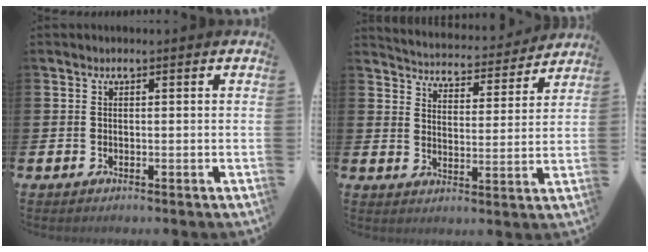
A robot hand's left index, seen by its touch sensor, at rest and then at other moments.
{"total": 4.6, "force": [4.6, 0.7, 0.1], "torque": [-0.023, -0.044, 0.076]}